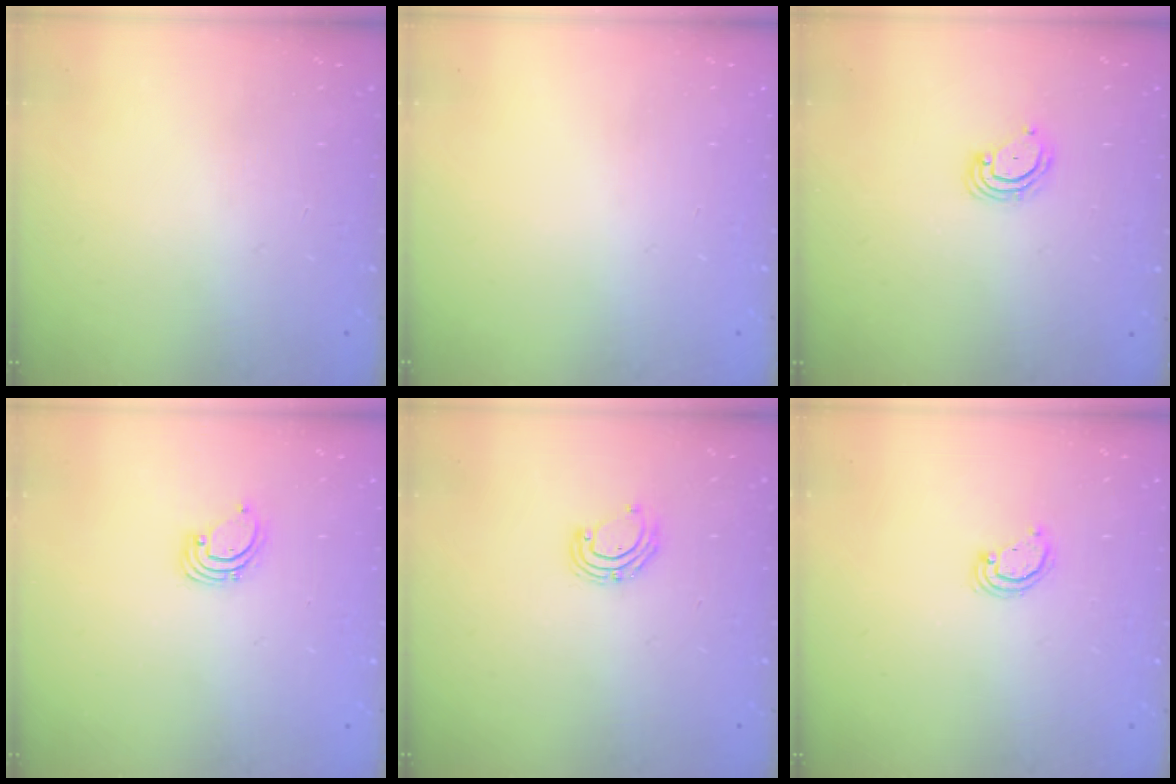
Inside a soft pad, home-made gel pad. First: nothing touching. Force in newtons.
{"total": 0.0}
{"total": 4.5, "press": 4.5, "slide": 0.3}
{"total": 1.4, "press": 1.4, "slide": 0.1}
{"total": 5.3, "press": 5.1, "slide": 1.4}
{"total": 2.5, "press": 2.5, "slide": 0.2}